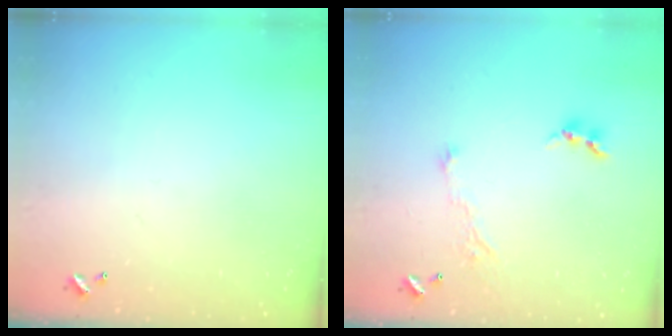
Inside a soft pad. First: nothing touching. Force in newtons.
{"total": 2.9, "press": 2.8, "slide": 0.4}